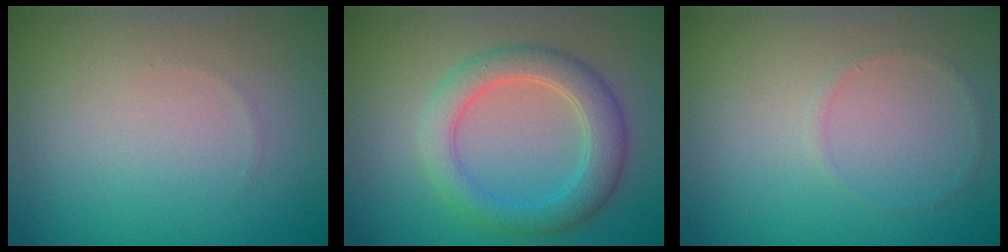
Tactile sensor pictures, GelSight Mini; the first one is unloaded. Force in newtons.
{"total": 4.1, "press": 4.1, "slide": 0.3}
{"total": 0.5, "press": 0.5, "slide": 0.1}